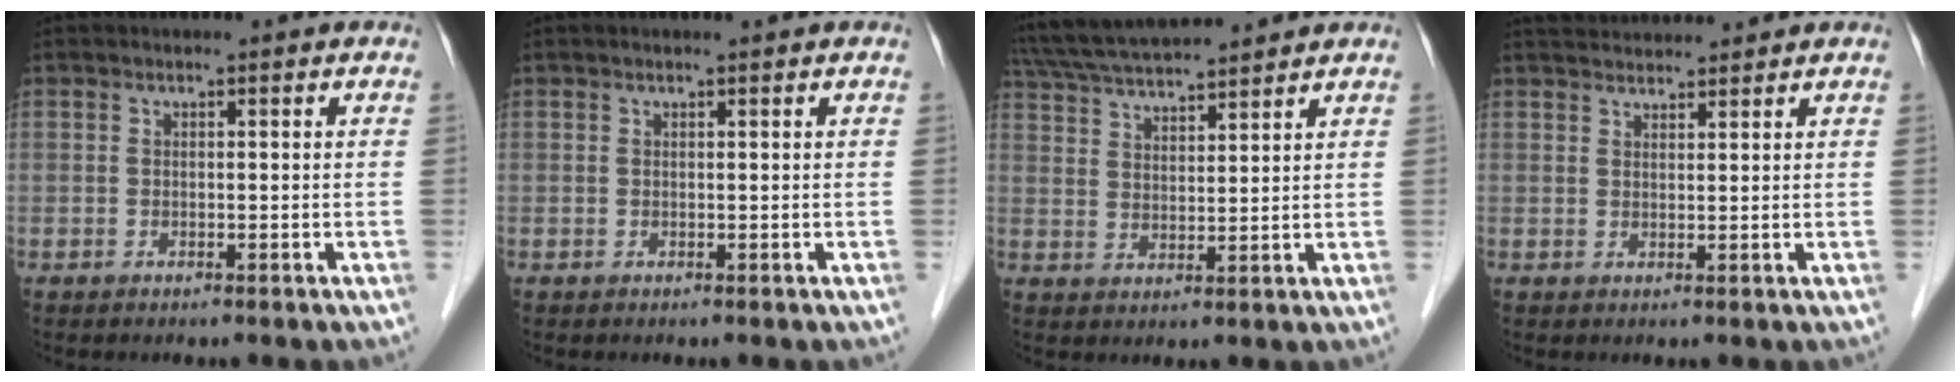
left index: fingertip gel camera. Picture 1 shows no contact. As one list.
[{"total": 0.6, "force": [0.5, 0.0, 0.3], "torque": [-0.006, 0.004, 0.009]}, {"total": 11.9, "force": [11.0, 0.7, 4.6], "torque": [-0.091, 0.031, 0.190]}, {"total": 5.0, "force": [4.9, 0.6, 1.0], "torque": [-0.017, 0.032, 0.080]}]